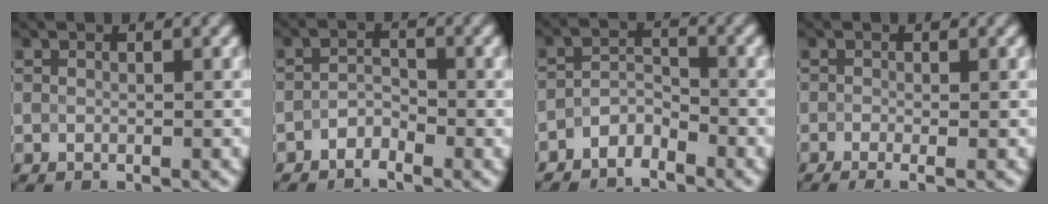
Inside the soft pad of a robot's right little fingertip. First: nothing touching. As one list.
[{"total": 1.8, "force": [-1.7, 0.1, -0.4], "torque": [-0.001, 0.004, -0.029]}, {"total": 2.6, "force": [-2.6, 0.4, -0.4], "torque": [-0.001, 0.007, -0.046]}, {"total": 2.5, "force": [-1.6, 0.5, 1.8], "torque": [-0.022, -0.010, -0.019]}]